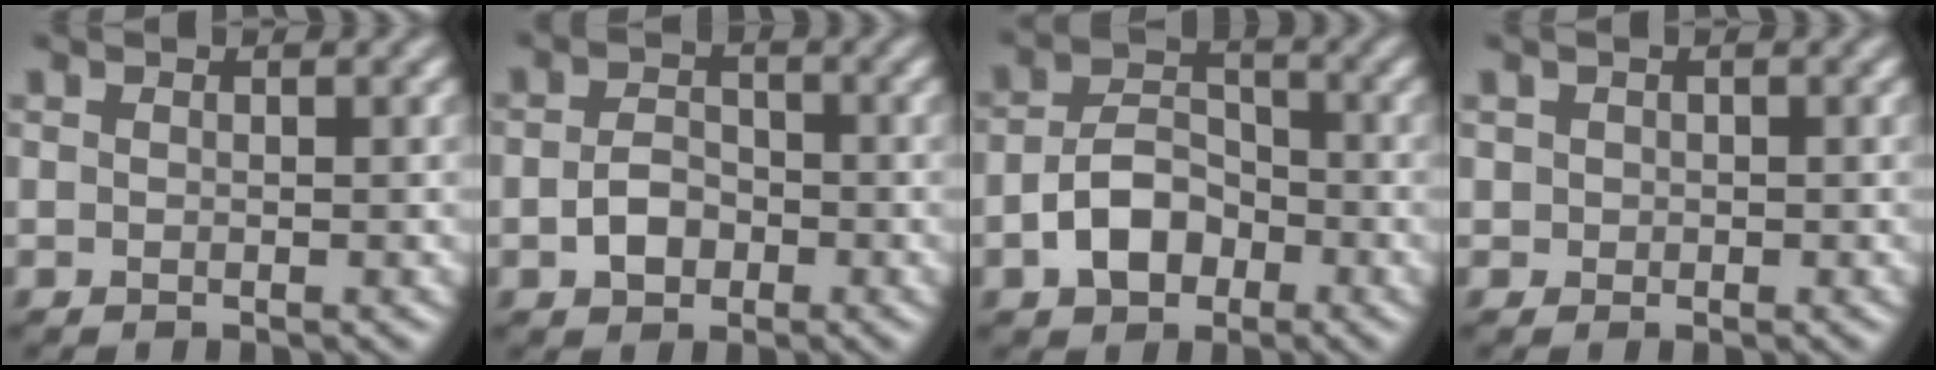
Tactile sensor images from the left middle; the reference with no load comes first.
{"total": 2.7, "force": [-0.8, 2.0, 1.6], "torque": [-0.031, -0.002, -0.019]}
{"total": 4.8, "force": [-1.9, 3.3, 2.8], "torque": [-0.050, 0.002, -0.038]}
{"total": 0.8, "force": [0.2, 0.7, 0.1], "torque": [0.004, -0.003, 0.001]}